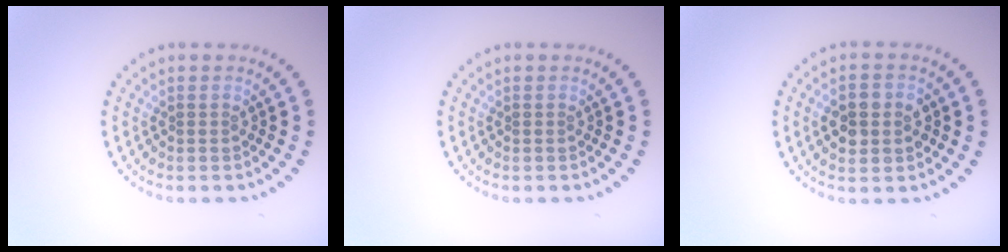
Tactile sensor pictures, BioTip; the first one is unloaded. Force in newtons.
{"total": 0.0}
{"total": 3.8, "press": 3.8, "slide": 0.4}